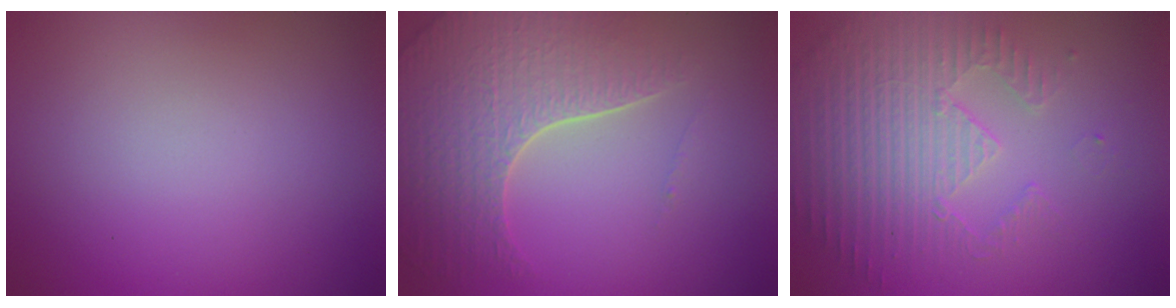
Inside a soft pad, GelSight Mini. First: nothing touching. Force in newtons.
{"total": 6.1, "press": 4.9, "slide": 3.7}
{"total": 3.8, "press": 3.6, "slide": 1.1}